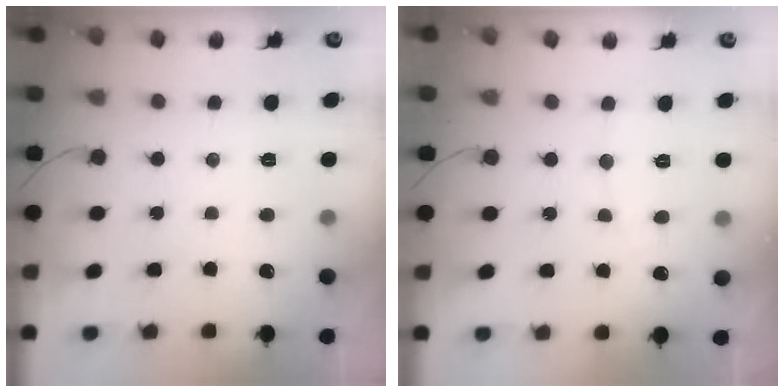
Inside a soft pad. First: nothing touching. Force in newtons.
{"total": 3.0, "press": 2.9, "slide": 0.2}